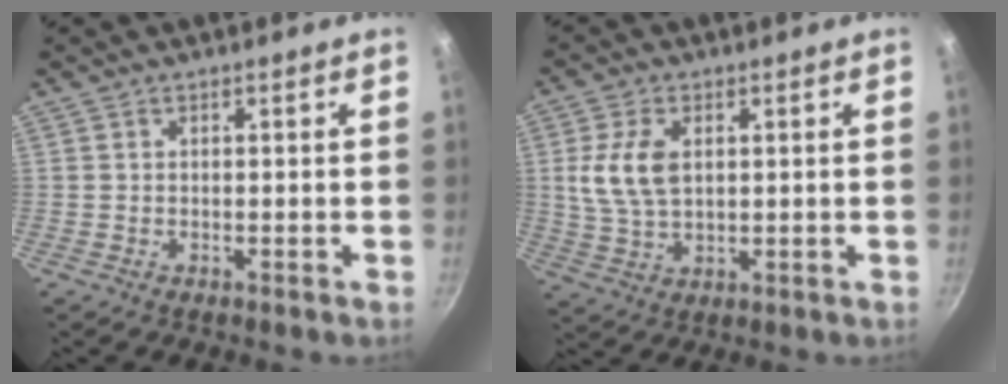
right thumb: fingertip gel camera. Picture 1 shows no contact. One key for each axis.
{"total": 8.6, "fx": 1.7, "fy": 5.3, "fz": 6.6, "tx": -0.127, "ty": -0.006, "tz": 0.035}